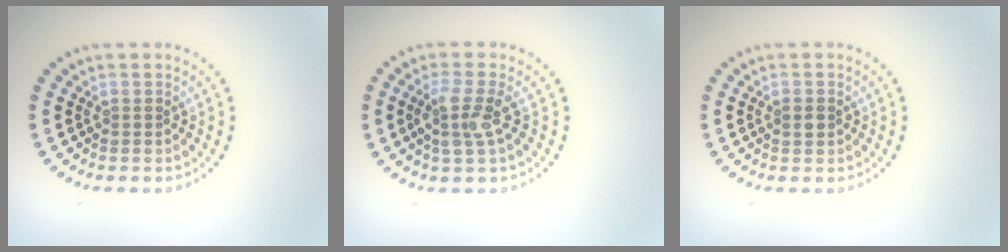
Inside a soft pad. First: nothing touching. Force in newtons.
{"total": 2.9, "press": 2.6, "slide": 1.3}
{"total": 1.5, "press": 1.5, "slide": 0.1}